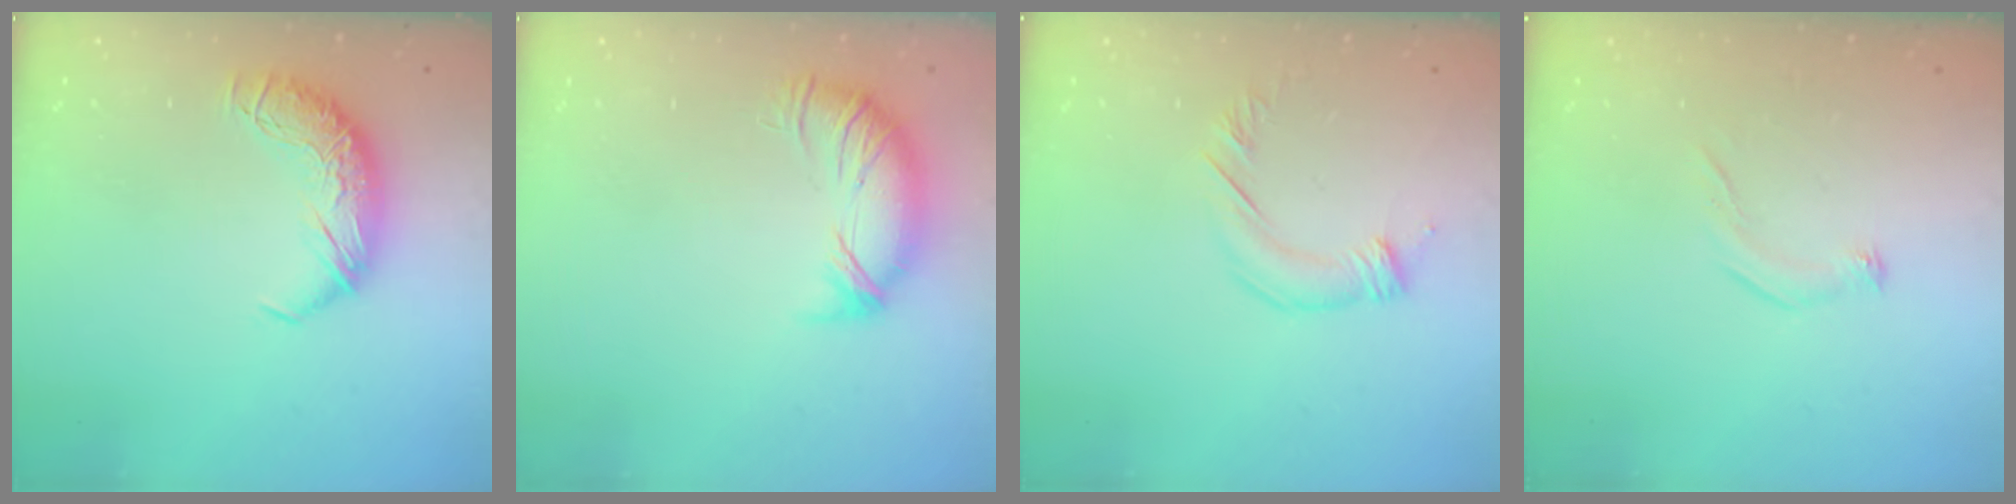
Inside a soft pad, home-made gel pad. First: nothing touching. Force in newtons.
{"total": 3.9, "press": 3.4, "slide": 1.9}
{"total": 3.2, "press": 3.1, "slide": 0.7}
{"total": 5.5, "press": 5.4, "slide": 1.0}